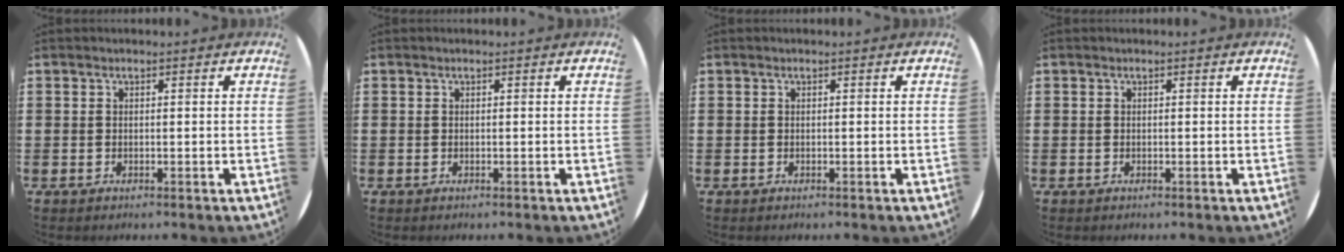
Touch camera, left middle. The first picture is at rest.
{"total": 0.0}
{"total": 0.0}
{"total": 0.0}